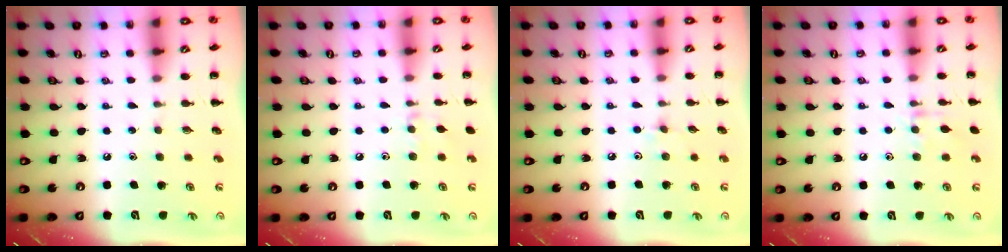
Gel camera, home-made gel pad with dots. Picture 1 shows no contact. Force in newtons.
{"total": 6.5, "press": 6.1, "slide": 2.0}
{"total": 3.9, "press": 3.6, "slide": 1.4}
{"total": 7.1, "press": 7.0, "slide": 1.3}